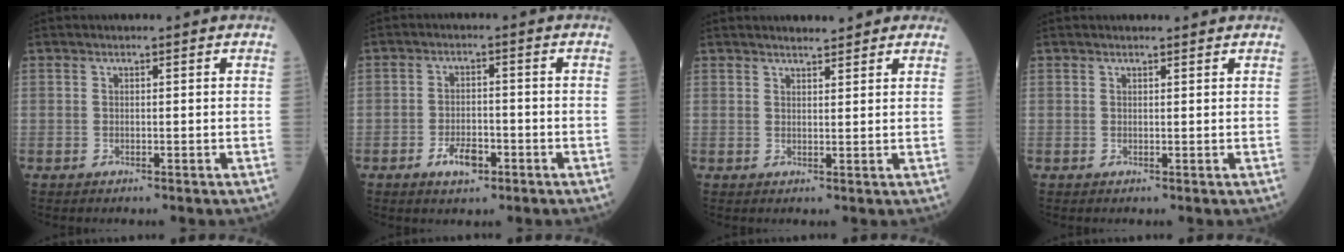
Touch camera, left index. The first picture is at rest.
{"total": 4.4, "force": [-2.4, 2.0, 3.0], "torque": [-0.058, 0.002, -0.039]}
{"total": 3.2, "force": [2.9, 0.8, 0.9], "torque": [-0.015, 0.009, 0.039]}
{"total": 1.2, "force": [1.2, 0.1, 0.1], "torque": [-0.011, 0.001, 0.016]}